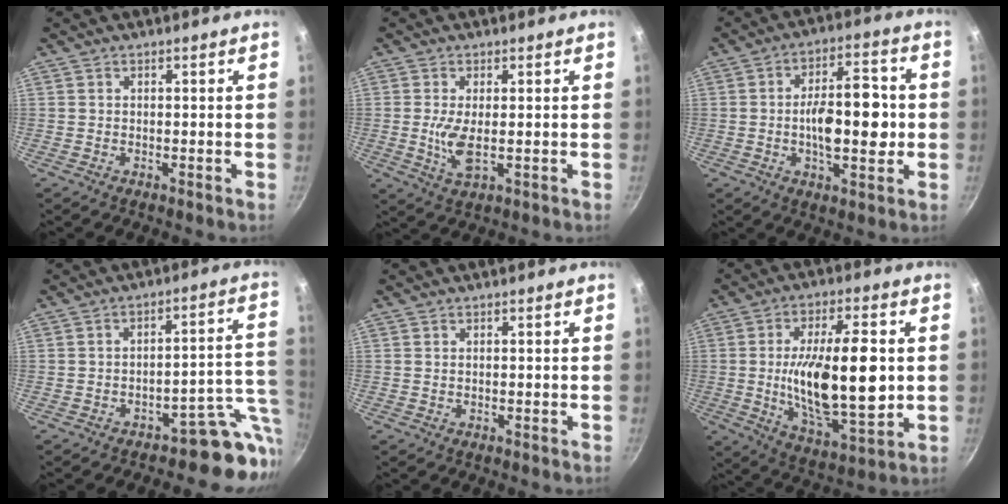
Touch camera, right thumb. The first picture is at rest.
{"total": 5.4, "force": [-0.2, 2.0, 5.0], "torque": [-0.105, -0.011, -0.001]}
{"total": 13.4, "force": [-1.0, 6.1, 11.8], "torque": [-0.162, 0.021, -0.019]}
{"total": 8.7, "force": [-4.7, 4.5, 5.8], "torque": [-0.015, 0.048, -0.070]}
{"total": 0.0}
{"total": 20.2, "force": [0.1, 7.9, 18.6], "torque": [-0.302, -0.013, 0.006]}